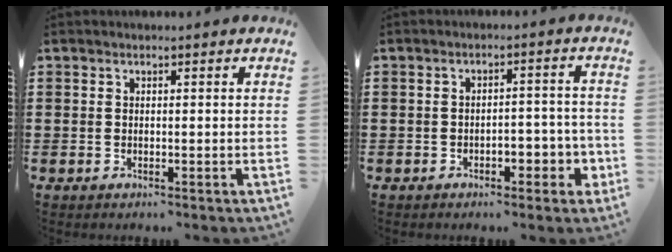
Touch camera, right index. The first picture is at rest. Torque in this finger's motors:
{"motor_torque": [0.13, -0.11, 0.07, 0.04]}